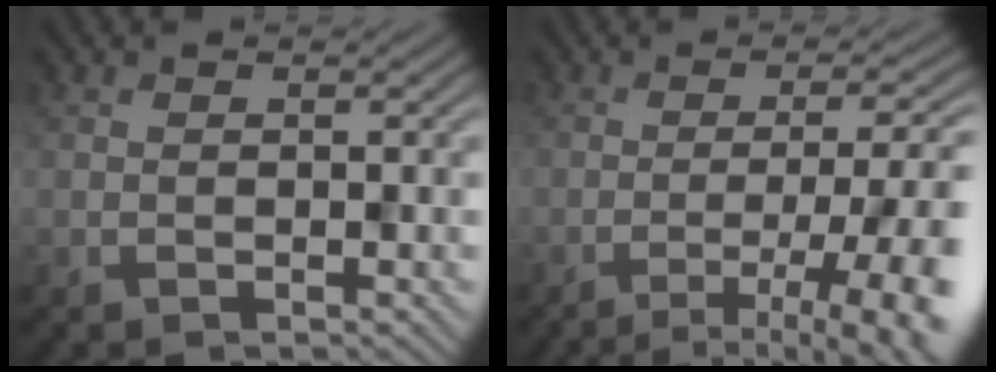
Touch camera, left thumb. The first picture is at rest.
{"total": 11.2, "force": [-4.9, 2.8, 9.6], "torque": [-0.110, 0.005, -0.065]}